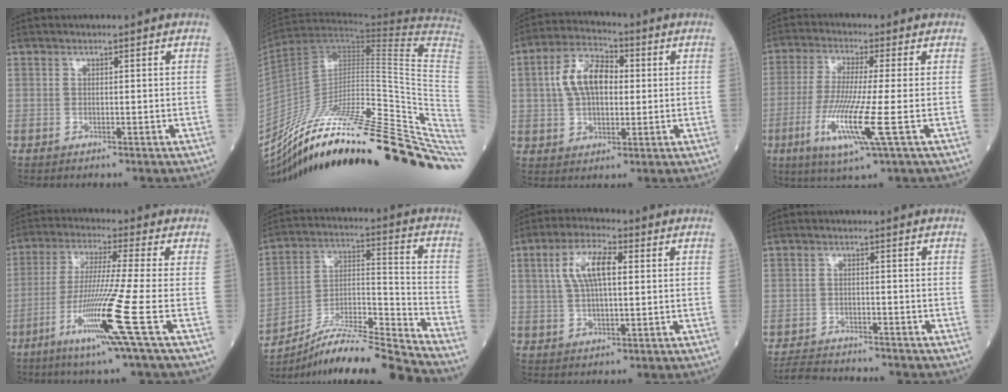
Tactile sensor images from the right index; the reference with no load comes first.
{"total": 35.6, "force": [-24.0, 3.4, 26.0], "torque": [-0.270, -0.012, -0.354]}
{"total": 9.6, "force": [1.4, 5.4, 7.8], "torque": [-0.155, 0.025, 0.026]}
{"total": 10.7, "force": [-3.1, -0.4, 10.3], "torque": [-0.213, -0.027, -0.064]}
{"total": 12.8, "force": [-5.0, -2.5, 11.5], "torque": [-0.226, -0.034, -0.099]}
{"total": 17.4, "force": [-15.9, -1.5, 6.9], "torque": [-0.124, 0.019, -0.282]}
{"total": 8.2, "force": [2.1, 2.7, 7.4], "torque": [-0.151, 0.017, 0.039]}
{"total": 6.2, "force": [-6.0, 1.0, 1.0], "torque": [-0.016, -0.015, -0.100]}